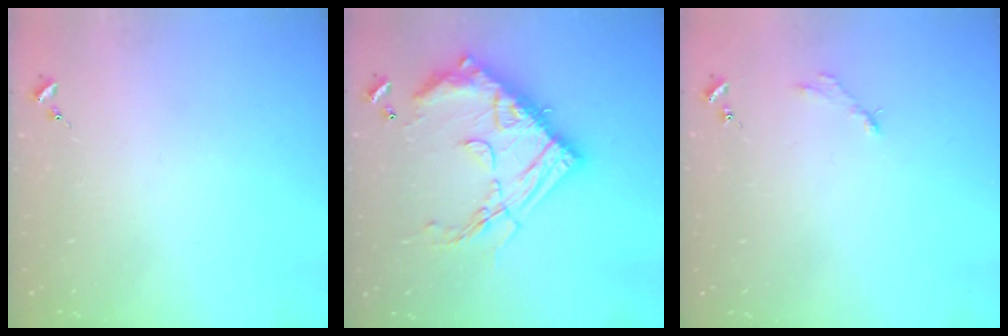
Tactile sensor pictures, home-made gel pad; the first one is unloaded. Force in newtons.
{"total": 23.7, "press": 23.6, "slide": 2.2}
{"total": 2.8, "press": 2.8, "slide": 0.4}